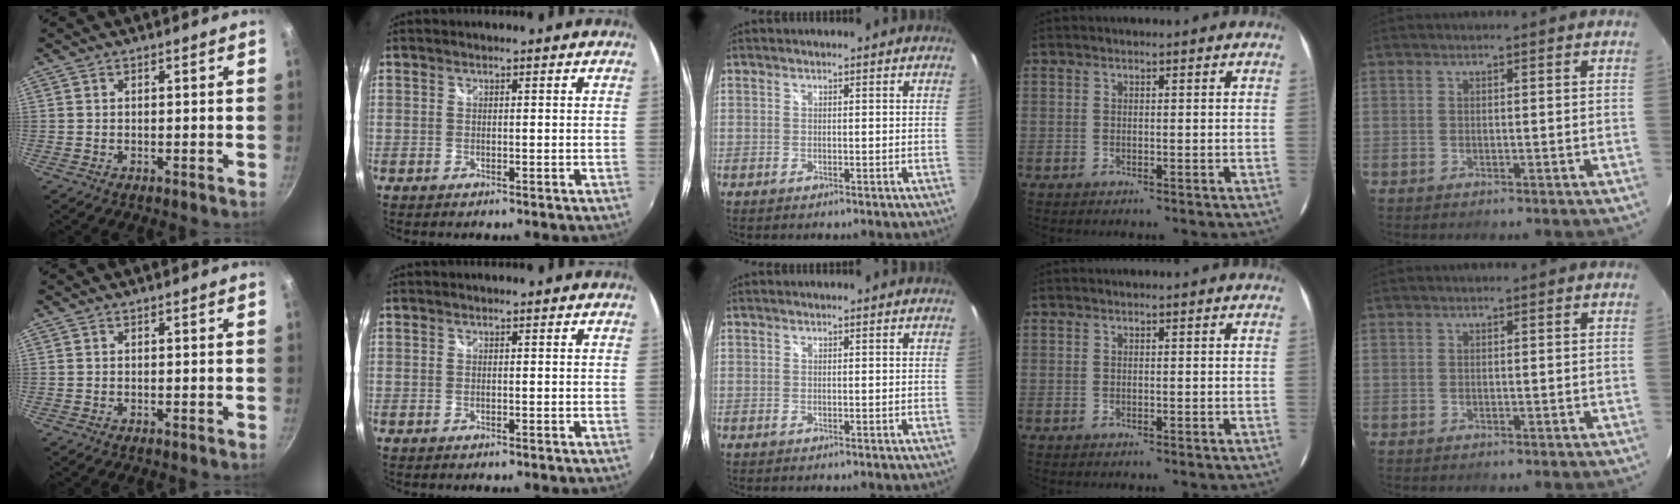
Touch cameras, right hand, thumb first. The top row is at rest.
{}